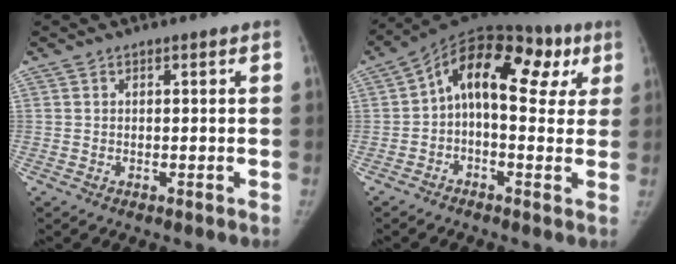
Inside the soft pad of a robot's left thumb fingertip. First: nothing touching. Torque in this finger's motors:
{"motor_torque": [-0.57, 1.56, -0.05, -0.16, 0.40]}